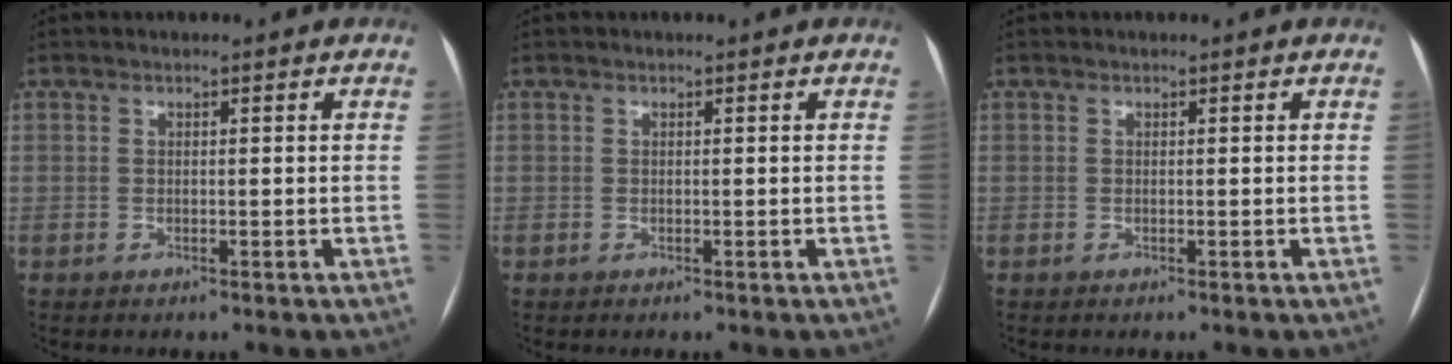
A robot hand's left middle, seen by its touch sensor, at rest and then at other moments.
{"total": 0.0}
{"total": 0.0}